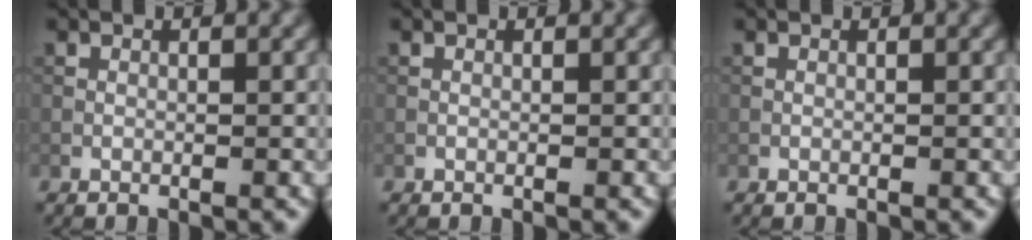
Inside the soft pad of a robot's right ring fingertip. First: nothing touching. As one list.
[{"total": 0.0}, {"total": 0.0}]